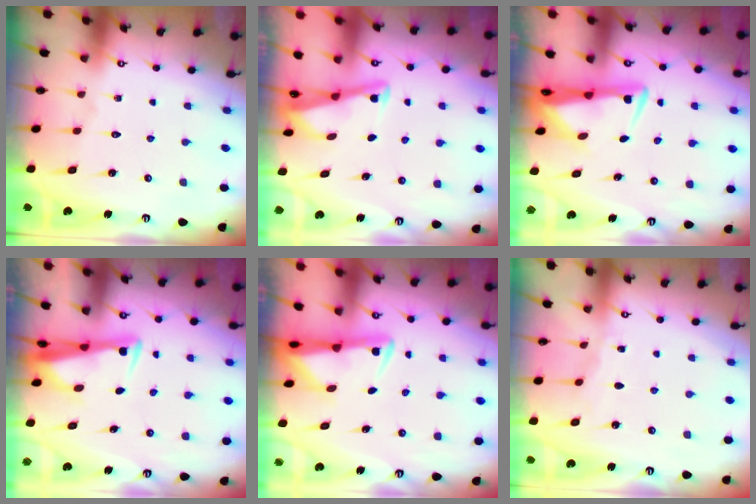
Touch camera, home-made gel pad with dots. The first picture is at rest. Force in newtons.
{"total": 3.0, "press": 3.0, "slide": 0.3}
{"total": 4.6, "press": 4.4, "slide": 1.3}
{"total": 3.6, "press": 3.5, "slide": 0.9}
{"total": 2.8, "press": 2.8, "slide": 0.4}
{"total": 3.6, "press": 3.6, "slide": 0.5}